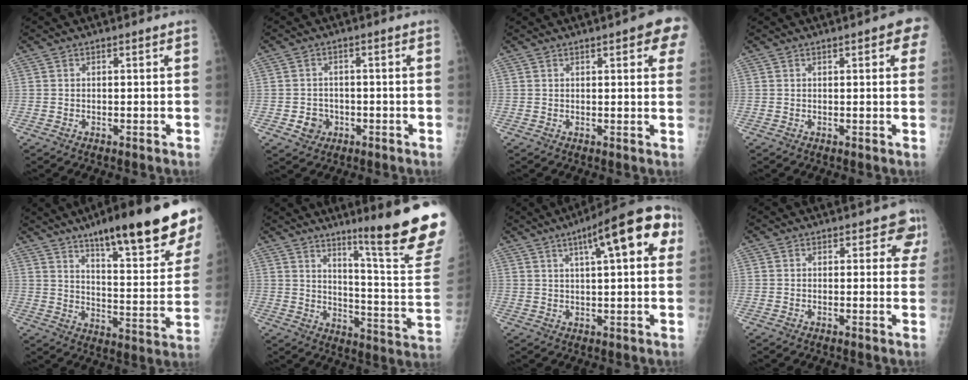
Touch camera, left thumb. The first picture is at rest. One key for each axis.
{"total": 3.5, "fx": -1.3, "fy": 3.2, "fz": 0.8, "tx": 0.004, "ty": 0.008, "tz": -0.017}
{"total": 7.0, "fx": 3.3, "fy": 1.8, "fz": 5.9, "tx": -0.049, "ty": -0.004, "tz": 0.032}
{"total": 4.0, "fx": 1.7, "fy": 1.3, "fz": 3.4, "tx": -0.023, "ty": 0.001, "tz": 0.013}
{"total": 23.1, "fx": 15.2, "fy": 4.5, "fz": 16.7, "tx": -0.212, "ty": -0.061, "tz": 0.227}
{"total": 20.8, "fx": 14.2, "fy": 0.4, "fz": 15.1, "tx": -0.174, "ty": -0.111, "tz": 0.202}
{"total": 15.4, "fx": 5.9, "fy": 4.3, "fz": 13.5, "tx": -0.165, "ty": 0.015, "tz": 0.074}
{"total": 3.7, "fx": 2.1, "fy": 2.5, "fz": 1.8, "tx": 0.018, "ty": -0.007, "tz": 0.006}